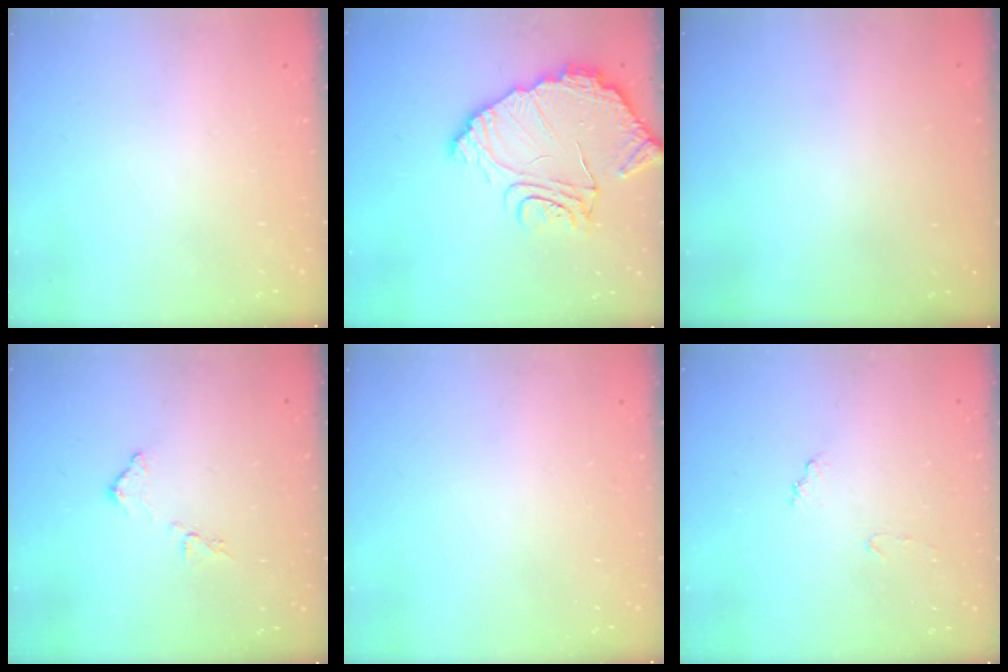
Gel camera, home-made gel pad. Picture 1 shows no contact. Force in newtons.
{"total": 15.0, "press": 14.9, "slide": 1.4}
{"total": 2.9, "press": 2.9, "slide": 0.1}
{"total": 10.0, "press": 10.0, "slide": 0.4}
{"total": 0.0}
{"total": 7.1, "press": 7.1, "slide": 0.5}